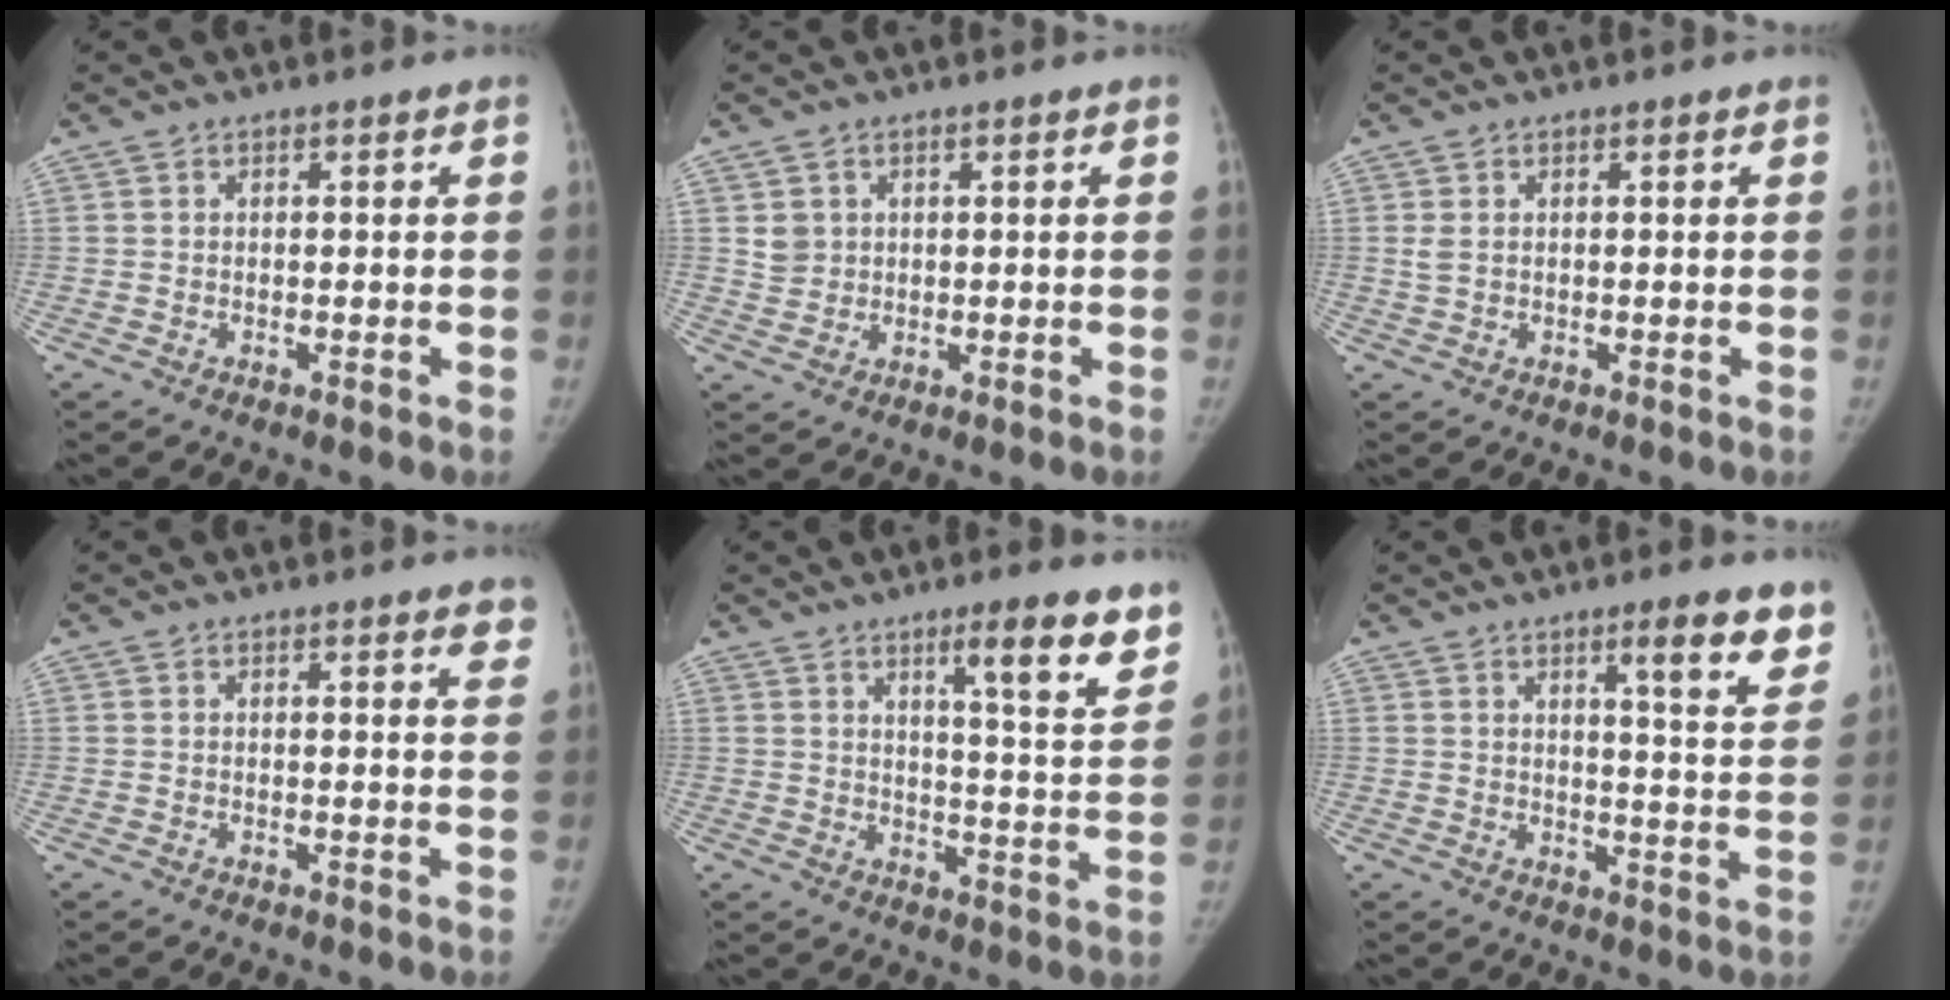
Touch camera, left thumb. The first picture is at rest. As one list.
[{"total": 3.1, "force": [1.0, 2.8, 0.8], "torque": [-0.003, -0.007, 0.024]}, {"total": 1.5, "force": [0.3, 1.0, 1.1], "torque": [-0.031, 0.002, 0.010]}, {"total": 2.9, "force": [2.1, 0.8, 1.8], "torque": [-0.004, -0.006, 0.018]}, {"total": 11.6, "force": [7.5, 1.8, 8.7], "torque": [-0.093, -0.047, 0.105]}, {"total": 10.1, "force": [6.5, 1.8, 7.5], "torque": [-0.071, -0.038, 0.086]}]